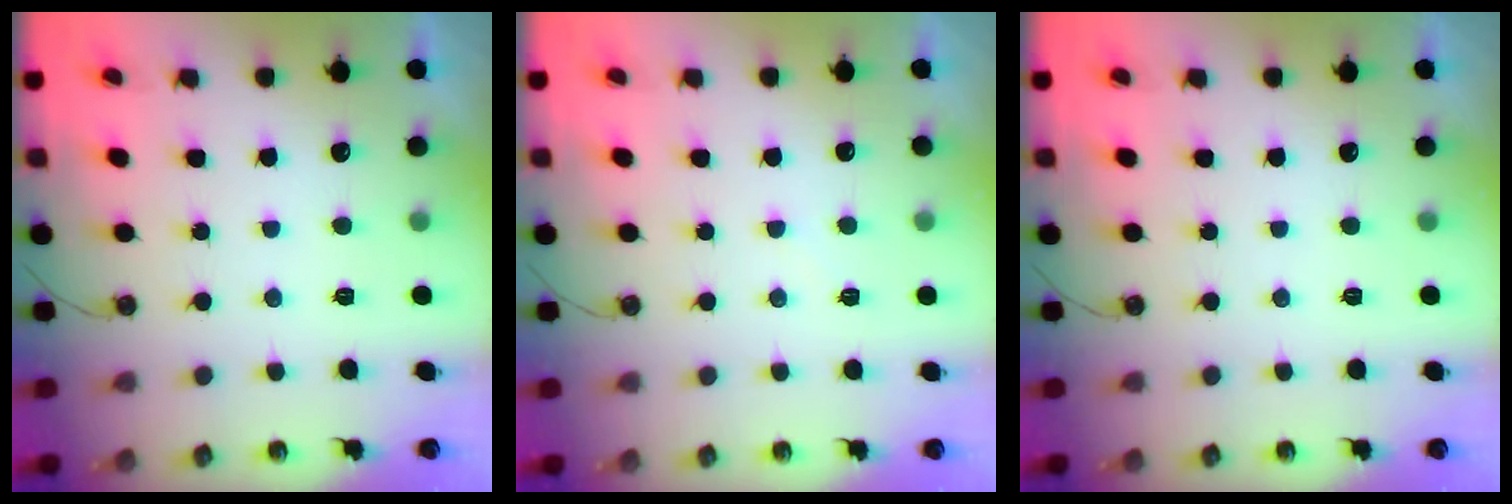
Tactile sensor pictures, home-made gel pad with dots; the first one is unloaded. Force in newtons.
{"total": 4.1, "press": 4.1, "slide": 0.6}
{"total": 0.0}